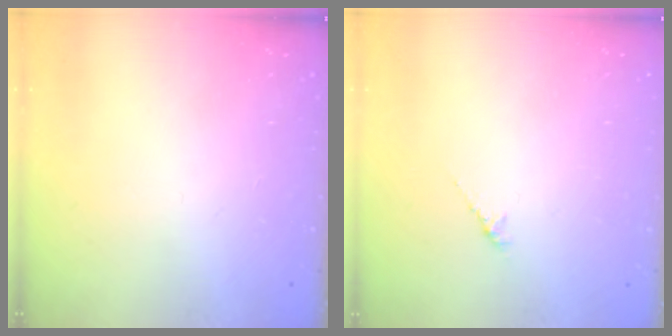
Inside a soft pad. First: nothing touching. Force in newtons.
{"total": 1.5, "press": 1.4, "slide": 0.5}